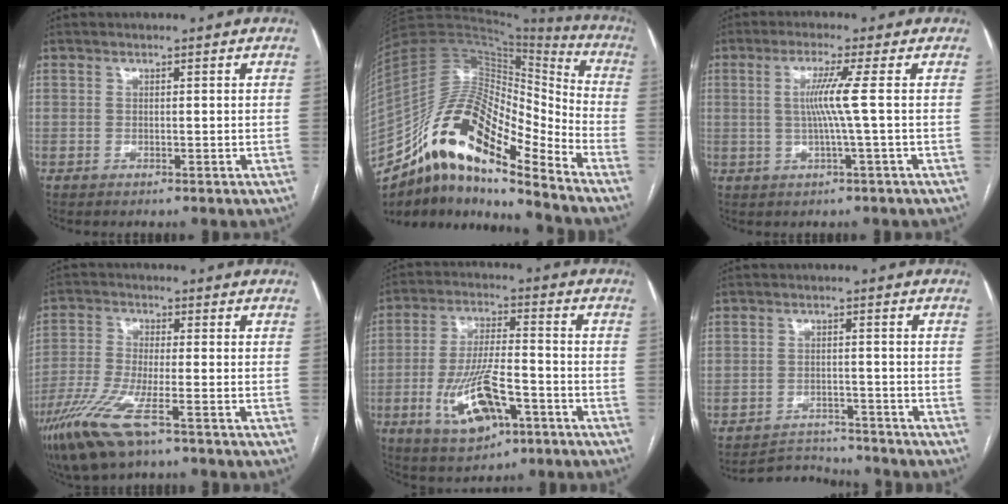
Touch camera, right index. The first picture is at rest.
{"total": 20.7, "force": [-13.1, 5.4, 15.1], "torque": [-0.294, 0.030, -0.229]}
{"total": 5.2, "force": [0.3, -1.6, 4.9], "torque": [-0.097, -0.002, 0.007]}
{"total": 10.6, "force": [-6.2, 1.8, 8.4], "torque": [-0.184, -0.025, -0.114]}
{"total": 12.6, "force": [-4.9, 4.4, 10.7], "torque": [-0.213, -0.004, -0.080]}
{"total": 5.0, "force": [-4.8, 0.7, -1.2], "torque": [0.024, 0.007, -0.075]}